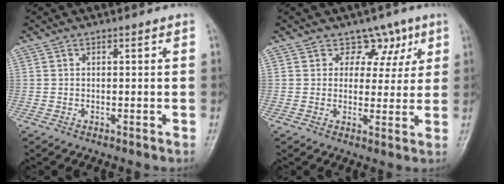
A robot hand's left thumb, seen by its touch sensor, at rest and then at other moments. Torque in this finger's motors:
{"motor_torque": [0.13, 0.12, -0.29, -0.39, 0.02]}